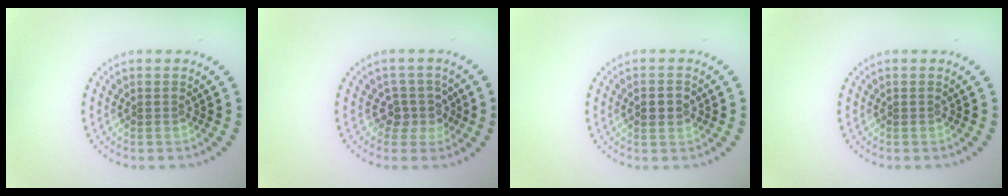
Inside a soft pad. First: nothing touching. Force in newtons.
{"total": 2.2, "press": 1.9, "slide": 1.2}
{"total": 2.4, "press": 2.4, "slide": 0.0}
{"total": 0.0}